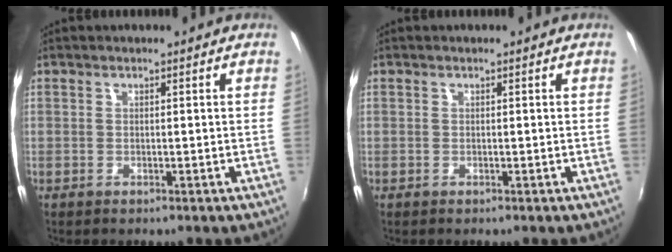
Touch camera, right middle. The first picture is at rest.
{"total": 0.0}